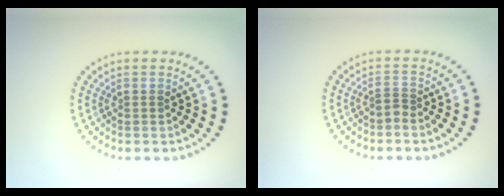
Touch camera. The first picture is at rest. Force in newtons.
{"total": 0.8, "press": 0.5, "slide": 0.7}